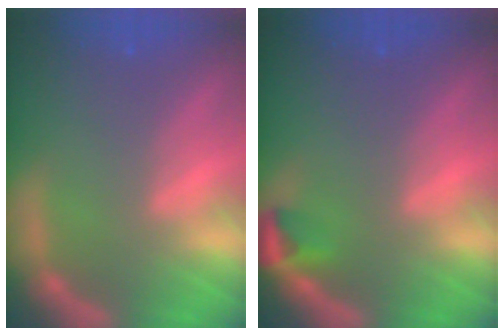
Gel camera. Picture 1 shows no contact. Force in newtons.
{"total": 1.9}